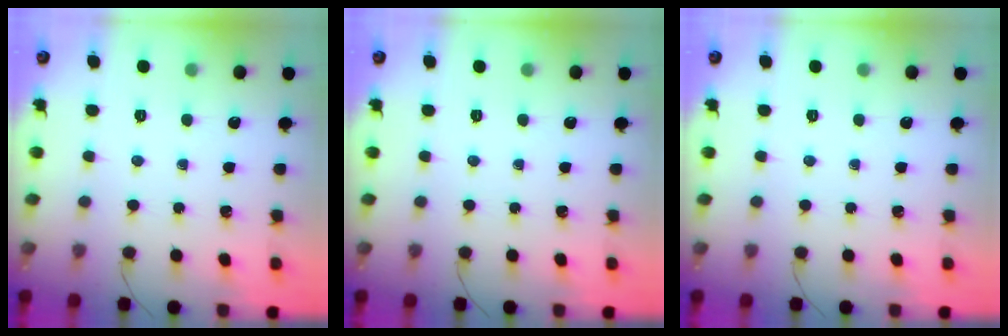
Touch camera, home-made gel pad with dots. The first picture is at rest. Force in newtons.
{"total": 0.0}
{"total": 0.0}